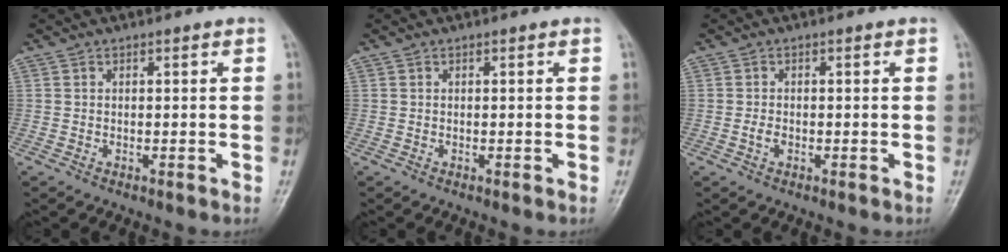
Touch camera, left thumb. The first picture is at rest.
{"total": 0.0}
{"total": 1.5, "force": [-0.5, 0.9, 1.0], "torque": [-0.020, 0.002, -0.011]}